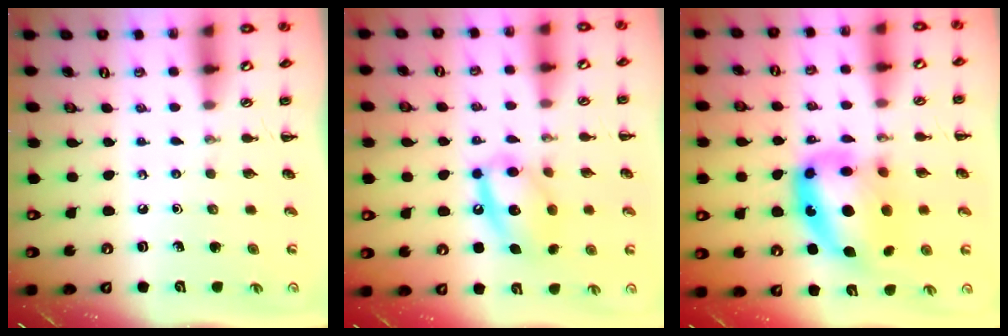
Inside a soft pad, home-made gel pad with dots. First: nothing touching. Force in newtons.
{"total": 13.3, "press": 13.1, "slide": 2.4}
{"total": 16.0, "press": 15.5, "slide": 3.9}